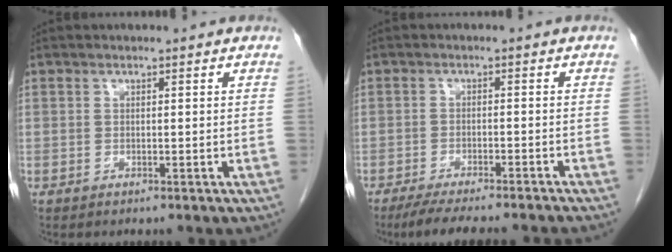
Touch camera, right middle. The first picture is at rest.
{"total": 11.2, "force": [-9.8, 0.5, 5.3], "torque": [-0.064, -0.015, -0.140]}